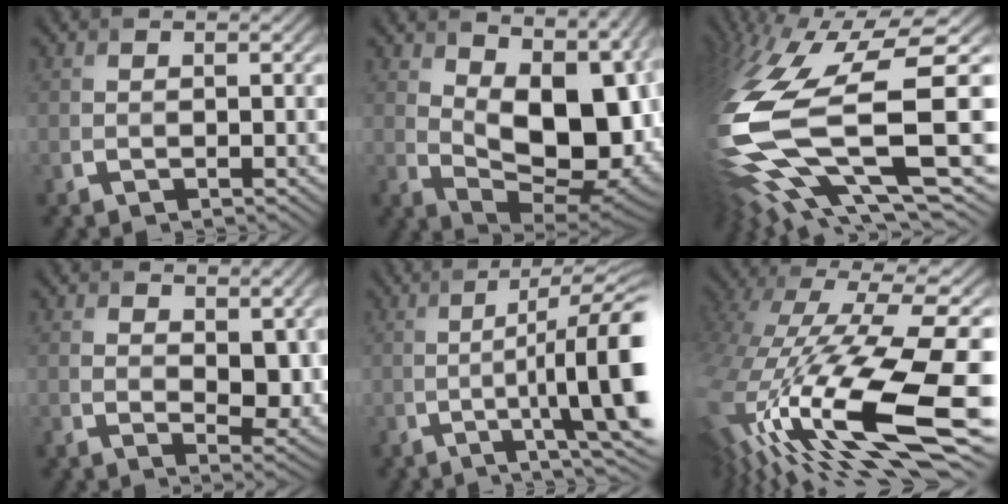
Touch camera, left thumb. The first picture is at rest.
{"total": 16.5, "force": [3.5, 9.1, 13.3], "torque": [-0.179, -0.002, 0.079]}
{"total": 17.9, "force": [-1.2, 6.4, 16.6], "torque": [-0.370, -0.054, 0.011]}
{"total": 7.6, "force": [2.5, 3.9, 6.0], "torque": [-0.099, -0.014, 0.053]}
{"total": 13.8, "force": [-2.0, 2.3, 13.4], "torque": [-0.171, 0.001, -0.015]}
{"total": 17.5, "force": [-5.7, 6.1, 15.3], "torque": [-0.320, -0.052, -0.078]}